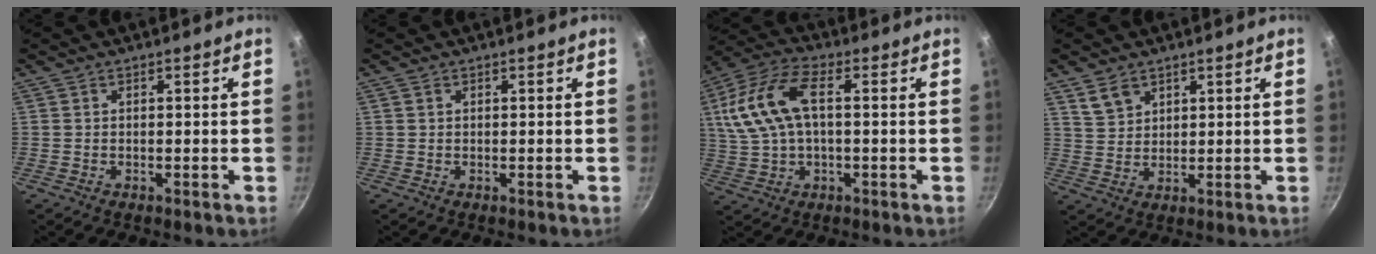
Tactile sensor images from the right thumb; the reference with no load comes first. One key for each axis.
{"total": 0.6, "fx": 0.3, "fy": 0.5, "fz": 0.3, "tx": -0.004, "ty": 0.002, "tz": 0.004}
{"total": 13.7, "fx": 1.7, "fy": 7.2, "fz": 11.6, "tx": -0.244, "ty": 0.025, "tz": 0.027}
{"total": 4.6, "fx": 3.0, "fy": 3.0, "fz": 1.9, "tx": -0.024, "ty": -0.009, "tz": 0.063}